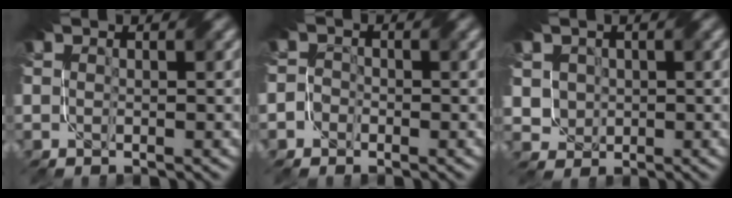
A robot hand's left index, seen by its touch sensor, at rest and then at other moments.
{"total": 1.7, "force": [-1.2, 1.2, 0.3], "torque": [0.014, 0.007, -0.035]}
{"total": 3.0, "force": [0.7, 2.7, 1.2], "torque": [-0.043, 0.000, 0.022]}